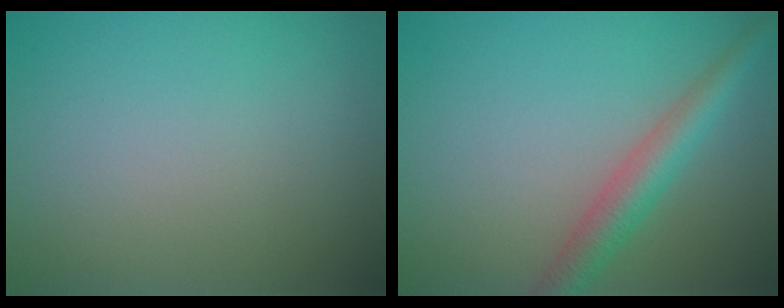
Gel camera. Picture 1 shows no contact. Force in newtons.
{"total": 3.4, "press": 3.4, "slide": 0.1}